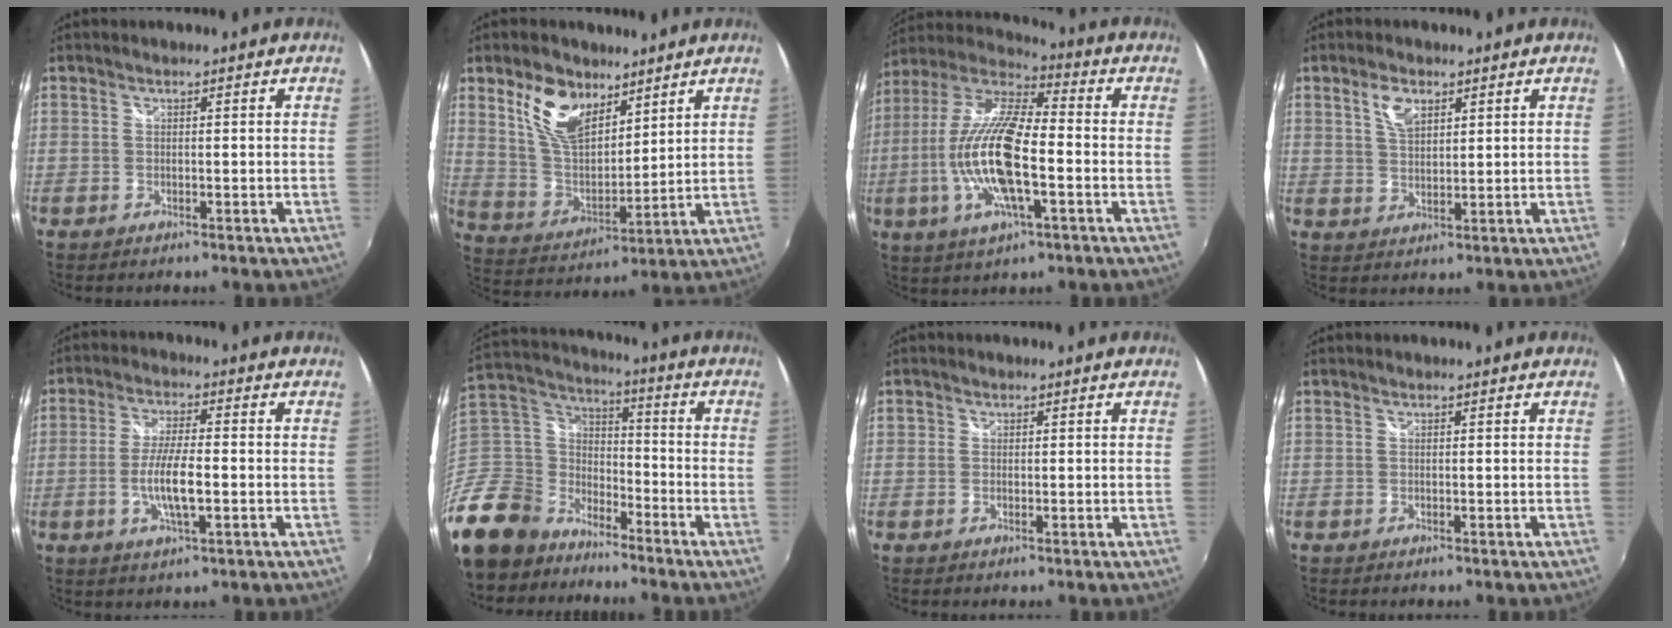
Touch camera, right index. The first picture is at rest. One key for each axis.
{"total": 12.8, "fx": 7.6, "fy": 6.8, "fz": 7.7, "tx": -0.152, "ty": 0.009, "tz": 0.152}
{"total": 18.5, "fx": -3.8, "fy": 5.6, "fz": 17.2, "tx": -0.344, "ty": -0.007, "tz": -0.080}
{"total": 4.9, "fx": 2.5, "fy": 2.6, "fz": 3.3, "tx": -0.057, "ty": 0.007, "tz": 0.047}
{"total": 8.0, "fx": -1.8, "fy": 1.7, "fz": 7.6, "tx": -0.149, "ty": -0.004, "tz": -0.034}
{"total": 19.1, "fx": -13.4, "fy": 12.1, "fz": 6.4, "tx": -0.203, "ty": 0.023, "tz": -0.247}
{"total": 0.6, "fx": 0.0, "fy": 0.6, "fz": 0.2, "tx": -0.004, "ty": 0.000, "tz": -0.003}
{"total": 0.0}